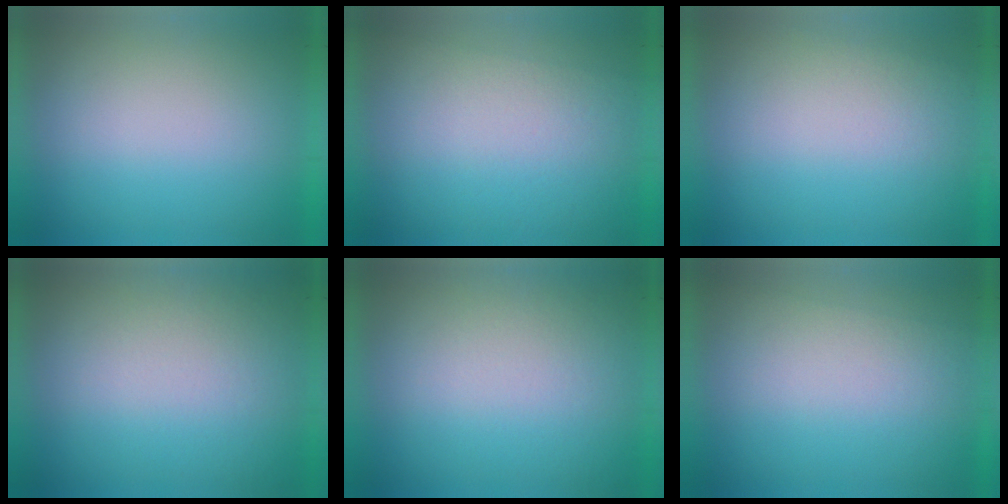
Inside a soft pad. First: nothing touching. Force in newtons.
{"total": 2.8}
{"total": 1.0}
{"total": 2.5}
{"total": 2.5}
{"total": 2.0}